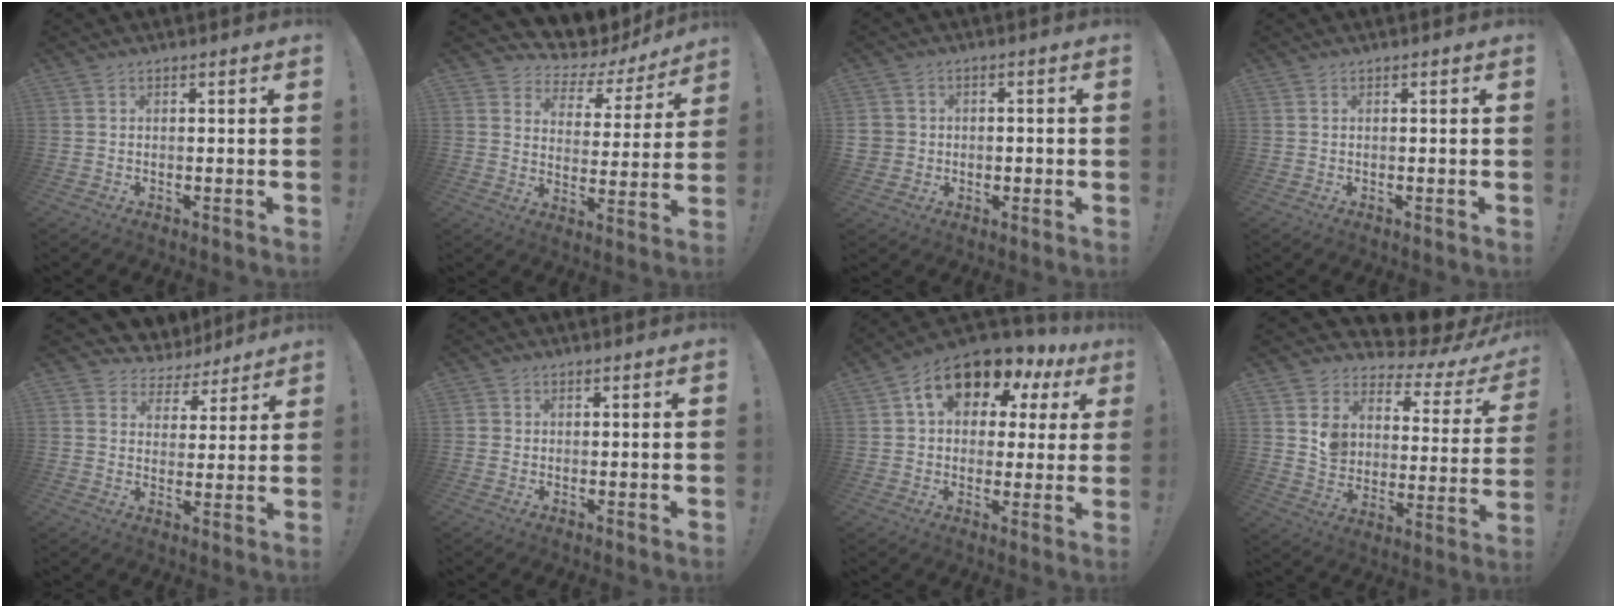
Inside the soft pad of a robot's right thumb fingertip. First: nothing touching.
{"total": 5.9, "force": [4.9, 3.1, 1.2], "torque": [-0.017, -0.060, 0.087]}
{"total": 5.0, "force": [-0.7, 4.7, 1.3], "torque": [-0.022, 0.011, -0.011]}
{"total": 0.0}
{"total": 5.6, "force": [3.8, 4.1, 0.8], "torque": [-0.009, -0.038, 0.074]}
{"total": 1.6, "force": [0.3, 1.6, 0.3], "torque": [-0.003, 0.000, 0.006]}
{"total": 13.9, "force": [6.8, 8.8, 8.3], "torque": [-0.133, -0.030, 0.121]}
{"total": 7.2, "force": [5.5, 4.0, 2.4], "torque": [-0.050, -0.071, 0.095]}